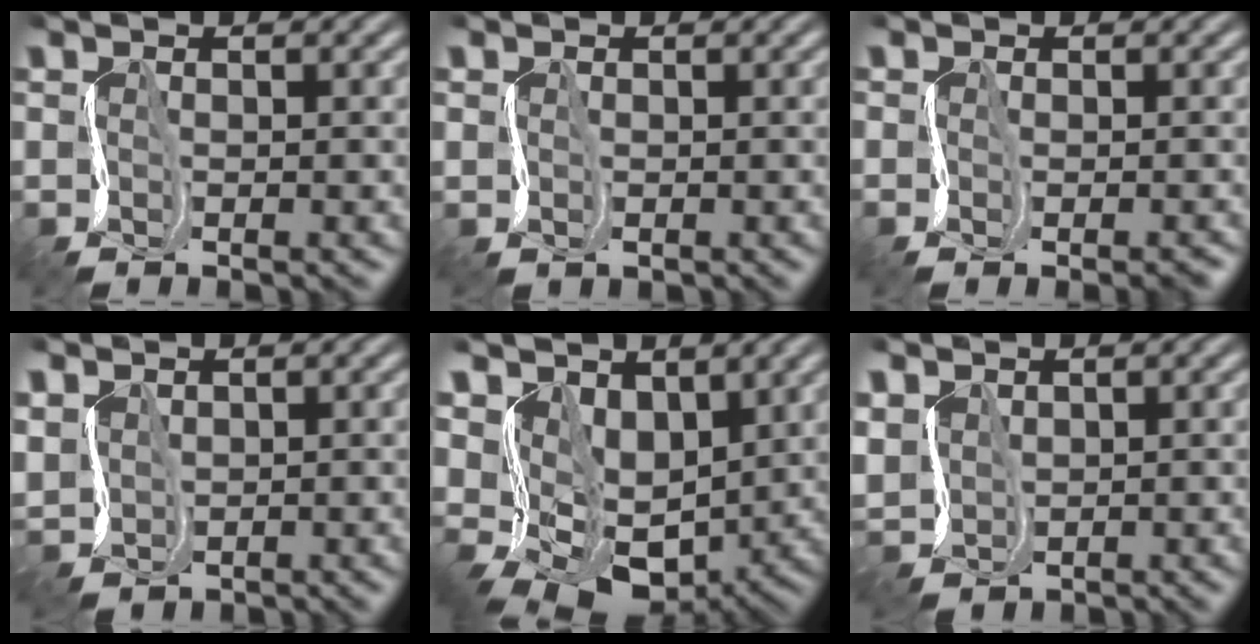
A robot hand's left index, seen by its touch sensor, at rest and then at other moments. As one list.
[{"total": 0.9, "force": [0.1, 0.4, -0.8], "torque": [0.007, 0.000, 0.003]}, {"total": 1.8, "force": [-1.2, 1.0, 0.9], "torque": [-0.008, -0.005, -0.014]}, {"total": 2.2, "force": [1.1, 0.4, -1.9], "torque": [0.014, 0.006, 0.020]}, {"total": 4.7, "force": [1.4, 4.0, 2.0], "torque": [-0.053, -0.012, 0.024]}, {"total": 2.3, "force": [1.2, 0.8, -1.8], "torque": [0.009, 0.006, 0.024]}]